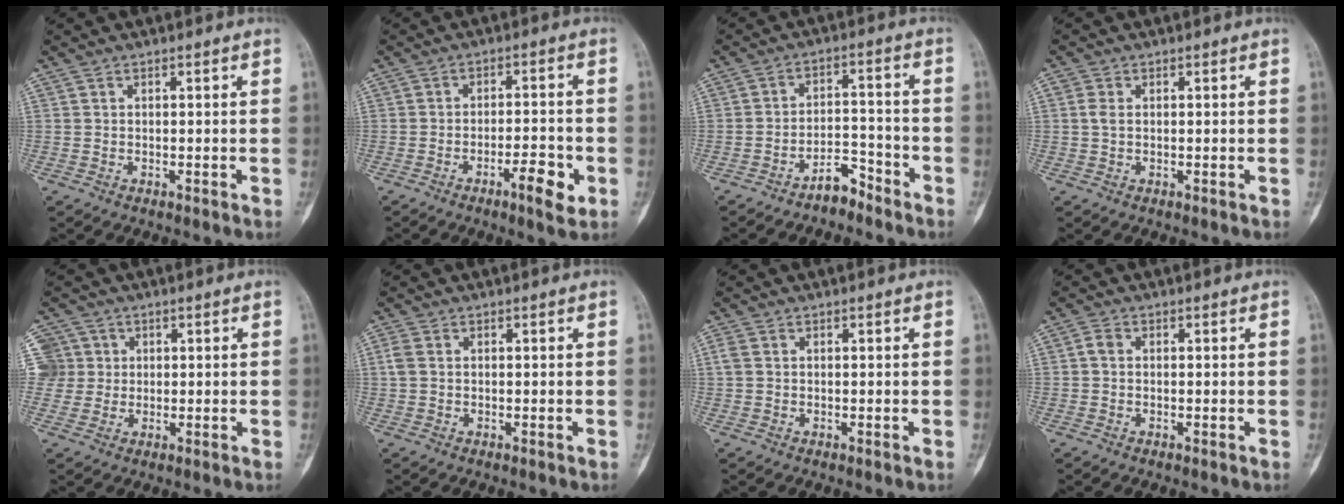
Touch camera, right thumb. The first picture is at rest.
{"total": 6.5, "force": [-2.9, 1.7, 5.5], "torque": [-0.081, 0.014, -0.043]}
{"total": 5.1, "force": [-4.3, 2.0, 1.9], "torque": [-0.019, 0.048, -0.074]}
{"total": 1.7, "force": [0.3, 1.1, 1.2], "torque": [-0.027, 0.004, 0.005]}
{"total": 6.7, "force": [1.7, 6.5, 0.5], "torque": [0.012, 0.015, 0.034]}
{"total": 1.9, "force": [0.3, 1.3, 1.4], "torque": [-0.042, 0.005, 0.006]}
{"total": 1.5, "force": [0.3, 1.1, 1.0], "torque": [-0.029, 0.005, 0.006]}
{"total": 1.5, "force": [0.0, 1.1, 1.0], "torque": [-0.015, 0.002, -0.004]}